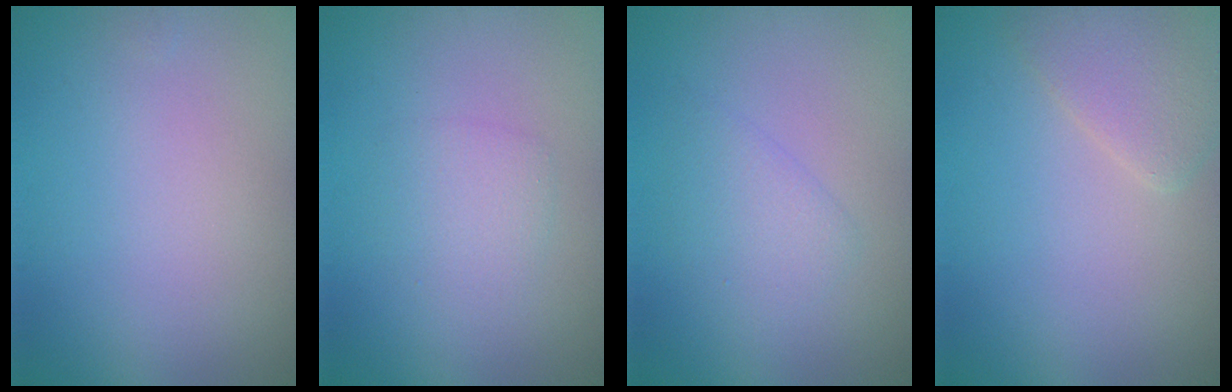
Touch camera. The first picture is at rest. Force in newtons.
{"total": 1.8, "press": 1.8, "slide": 0.2}
{"total": 2.2, "press": 2.2, "slide": 0.2}
{"total": 2.5, "press": 2.5, "slide": 0.1}